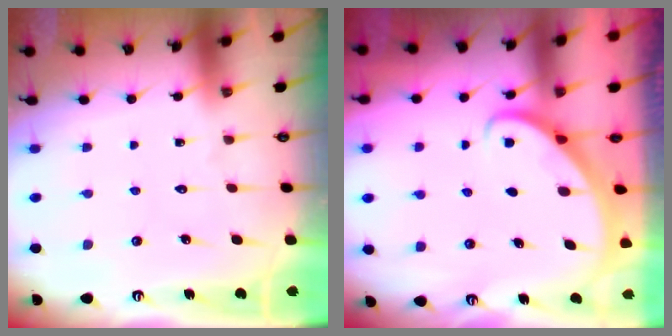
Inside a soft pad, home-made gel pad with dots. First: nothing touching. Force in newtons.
{"total": 2.8, "press": 2.8, "slide": 0.2}